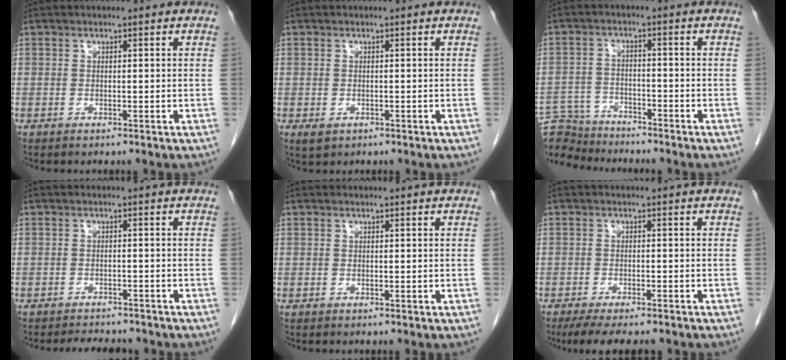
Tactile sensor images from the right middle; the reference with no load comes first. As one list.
[{"total": 1.5, "force": [-0.6, 1.0, 0.9], "torque": [-0.018, -0.003, 0.000]}, {"total": 8.4, "force": [-8.2, 1.9, 0.1], "torque": [-0.007, 0.007, -0.148]}, {"total": 5.5, "force": [-5.1, 1.5, 1.5], "torque": [-0.023, -0.005, -0.068]}, {"total": 0.0}, {"total": 8.7, "force": [-7.2, 2.1, 4.4], "torque": [-0.062, -0.012, -0.107]}]